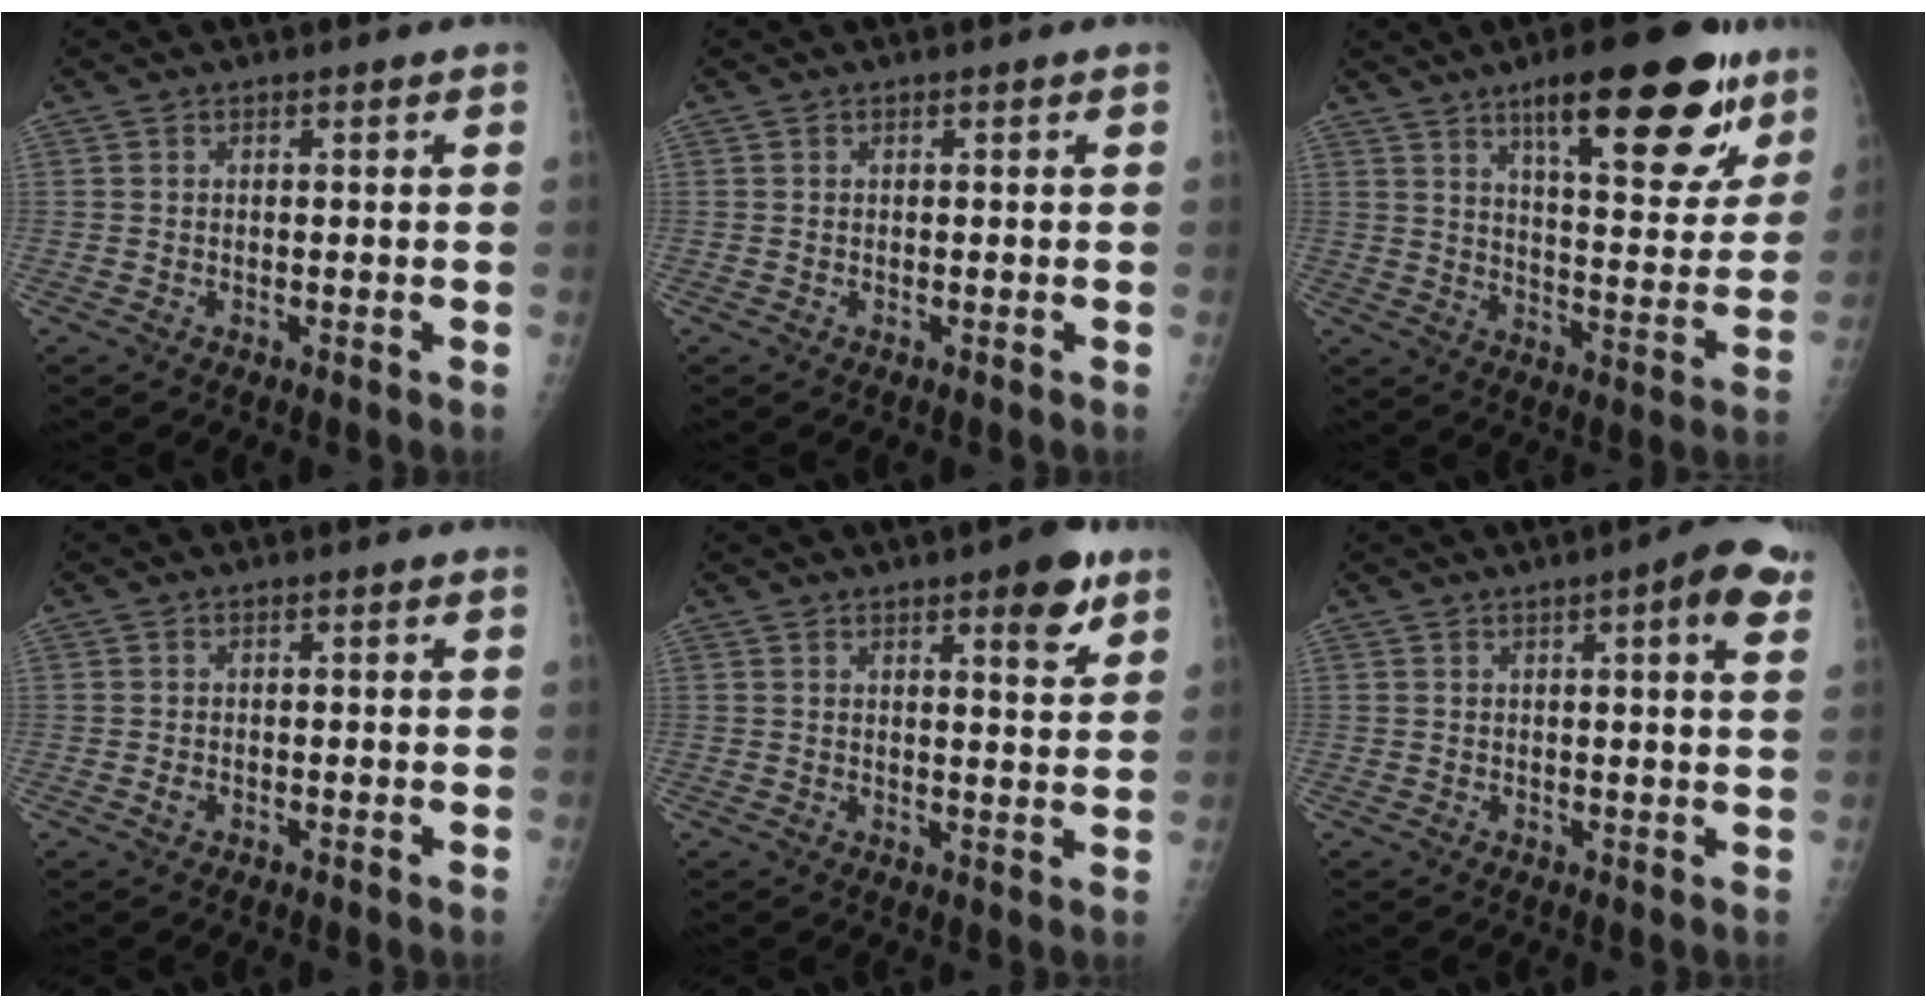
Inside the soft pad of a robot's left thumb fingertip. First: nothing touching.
{"total": 0.0}
{"total": 21.6, "force": [12.8, 6.9, 15.9], "torque": [-0.183, -0.051, 0.190]}
{"total": 0.8, "force": [-0.3, 0.7, 0.3], "torque": [-0.004, 0.000, -0.005]}
{"total": 6.7, "force": [4.0, 1.9, 5.0], "torque": [-0.051, -0.021, 0.050]}
{"total": 7.3, "force": [3.5, 1.3, 6.3], "torque": [-0.073, -0.005, 0.037]}